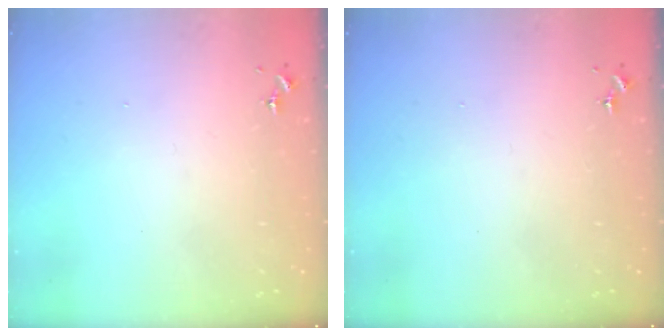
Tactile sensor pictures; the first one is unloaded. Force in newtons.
{"total": 0.0}